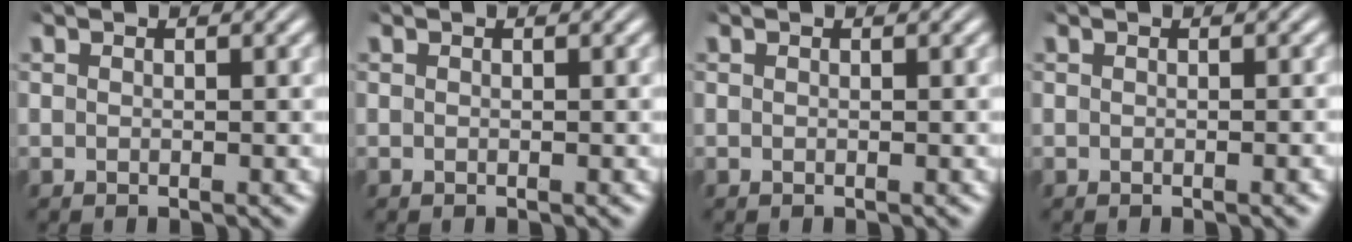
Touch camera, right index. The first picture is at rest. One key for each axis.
{"total": 0.0}
{"total": 0.0}
{"total": 0.0}